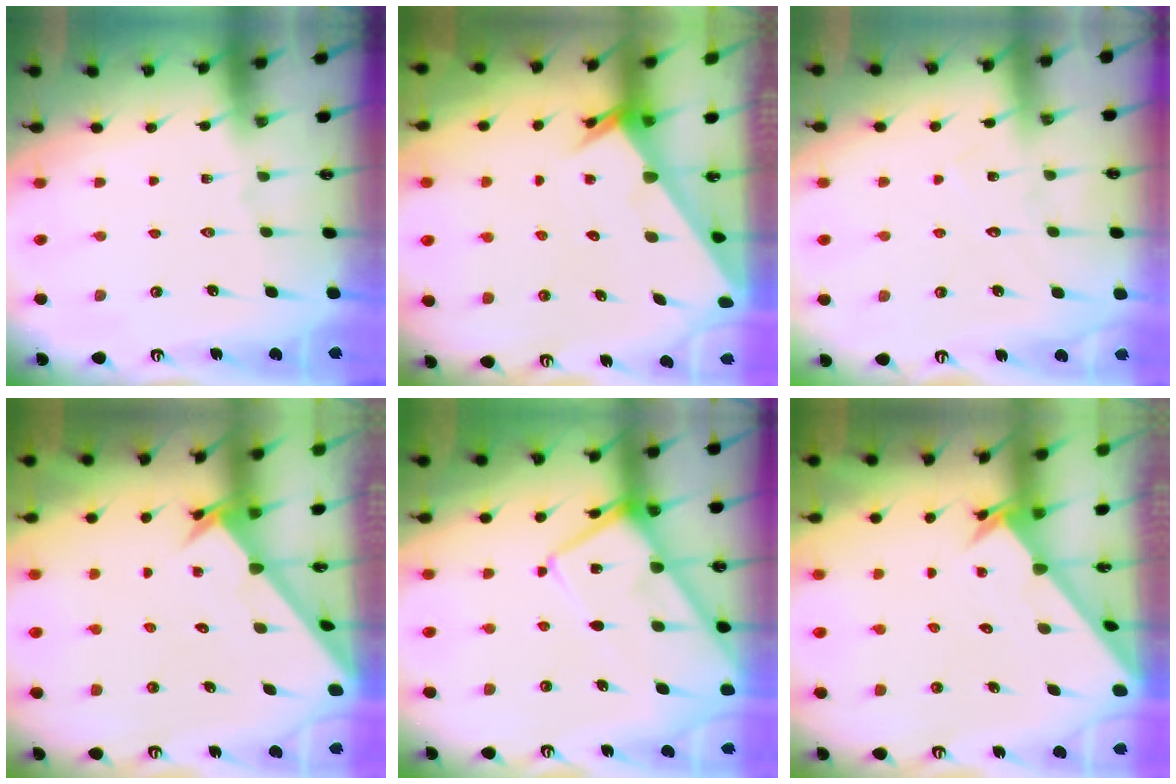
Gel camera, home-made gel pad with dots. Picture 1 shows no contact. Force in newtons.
{"total": 2.1, "press": 2.1, "slide": 0.1}
{"total": 6.4, "press": 6.4, "slide": 0.2}
{"total": 2.6, "press": 2.6, "slide": 0.2}
{"total": 12.1, "press": 12.0, "slide": 1.4}
{"total": 2.1, "press": 2.1, "slide": 0.1}